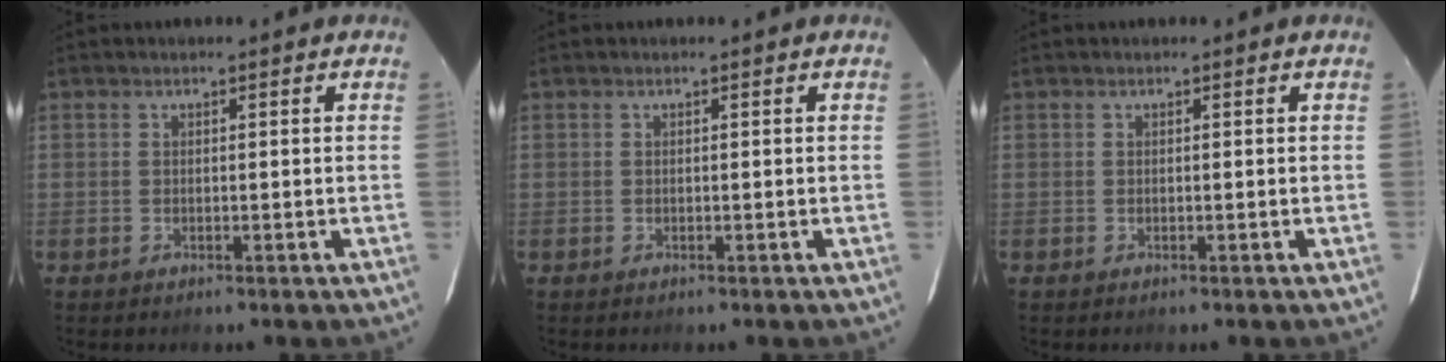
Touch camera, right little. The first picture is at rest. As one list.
[{"total": 0.0}, {"total": 0.0}]